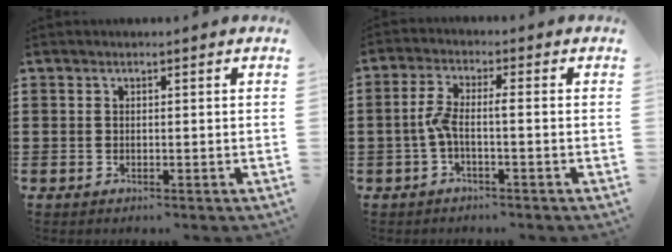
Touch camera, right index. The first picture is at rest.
{"total": 3.9, "force": [-1.2, 0.6, 3.6], "torque": [-0.089, -0.004, -0.032]}